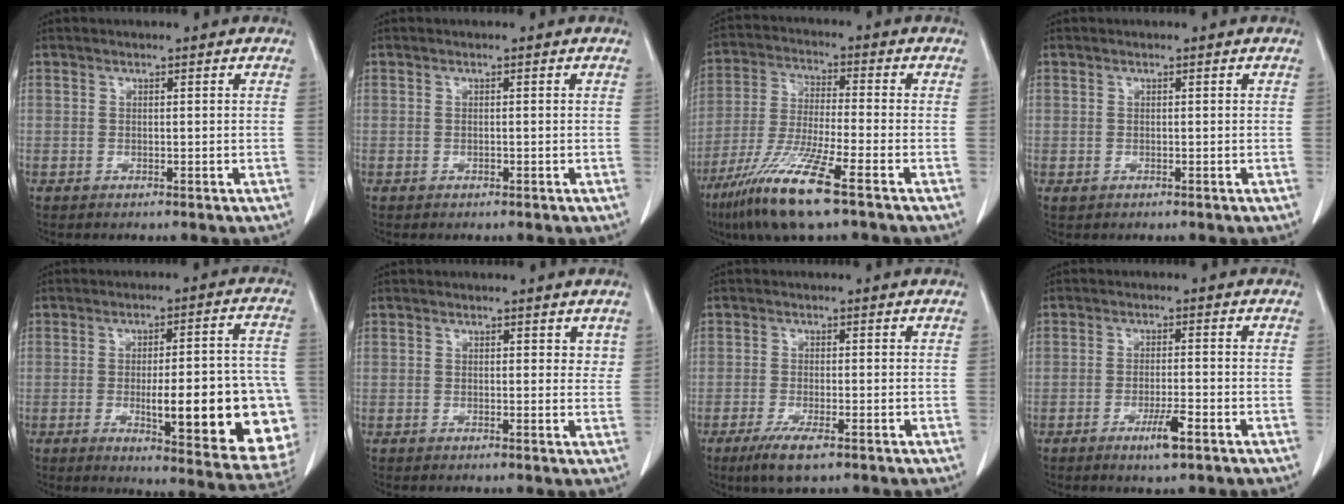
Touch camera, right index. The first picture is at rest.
{"total": 0.0}
{"total": 12.7, "force": [-7.6, 0.4, 10.1], "torque": [-0.212, -0.036, -0.146]}
{"total": 0.5, "force": [0.0, 0.5, 0.0], "torque": [0.002, 0.004, 0.002]}
{"total": 20.9, "force": [-4.5, 4.0, 20.0], "torque": [-0.178, 0.014, -0.038]}
{"total": 1.9, "force": [1.3, 1.3, 0.7], "torque": [0.006, -0.004, 0.010]}
{"total": 4.6, "force": [-2.7, 0.8, 3.6], "torque": [-0.074, -0.012, -0.047]}
{"total": 4.3, "force": [-2.3, 0.3, 3.6], "torque": [-0.065, -0.006, -0.040]}